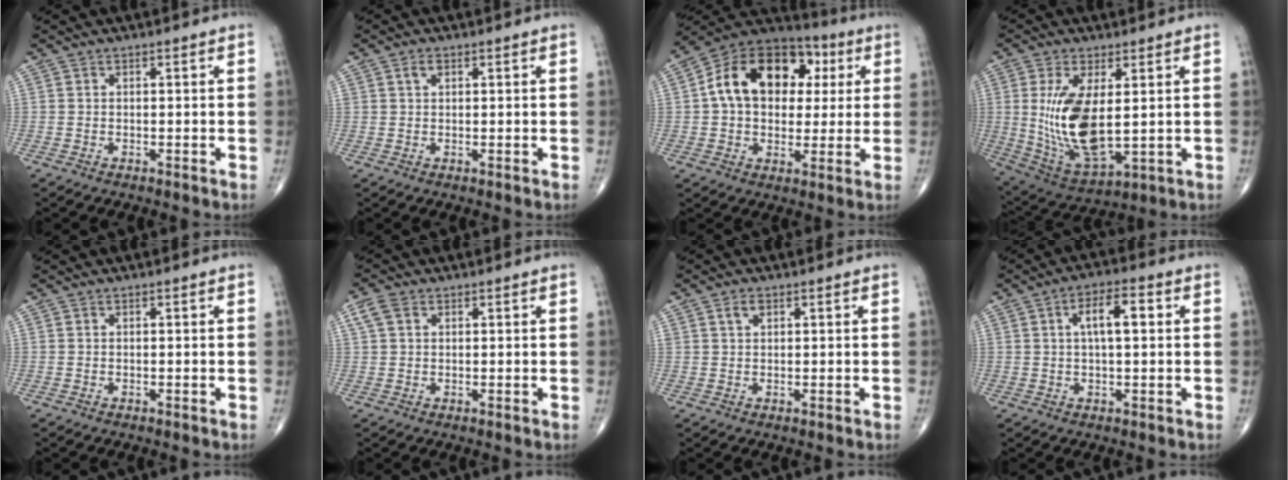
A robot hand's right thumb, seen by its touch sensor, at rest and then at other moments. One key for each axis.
{"total": 1.6, "fx": 0.7, "fy": 1.0, "fz": 1.0, "tx": -0.017, "ty": 0.003, "tz": 0.014}
{"total": 19.0, "fx": 3.7, "fy": 13.3, "fz": 13.1, "tx": -0.184, "ty": 0.023, "tz": 0.053}
{"total": 15.1, "fx": 1.3, "fy": 6.6, "fz": 13.5, "tx": -0.265, "ty": -0.024, "tz": 0.046}
{"total": 0.0}
{"total": 3.2, "fx": 1.3, "fy": 2.2, "fz": 2.0, "tx": -0.046, "ty": 0.013, "tz": 0.028}
{"total": 1.9, "fx": 0.9, "fy": 1.1, "fz": 1.2, "tx": -0.020, "ty": 0.002, "tz": 0.018}
{"total": 6.9, "fx": 1.5, "fy": 2.6, "fz": 6.2, "tx": -0.099, "ty": 0.011, "tz": 0.021}